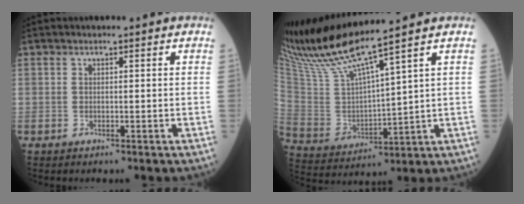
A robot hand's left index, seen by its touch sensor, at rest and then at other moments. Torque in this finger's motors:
{"motor_torque": [-0.28, -0.97, 0.17, 0.16]}